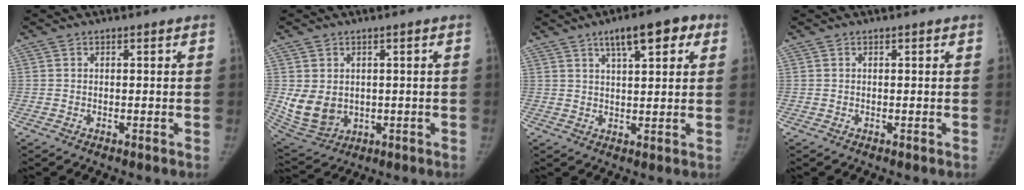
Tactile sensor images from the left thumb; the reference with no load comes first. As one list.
[{"total": 8.6, "force": [0.3, 7.0, 5.0], "torque": [-0.082, -0.013, 0.032]}, {"total": 9.2, "force": [4.7, 3.2, 7.2], "torque": [-0.089, -0.003, 0.068]}, {"total": 0.0}]